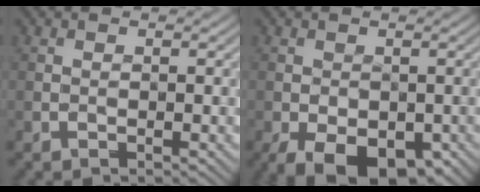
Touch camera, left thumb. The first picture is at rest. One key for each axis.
{"total": 7.9, "fx": -4.3, "fy": 3.8, "fz": 5.3, "tx": -0.091, "ty": -0.022, "tz": -0.059}